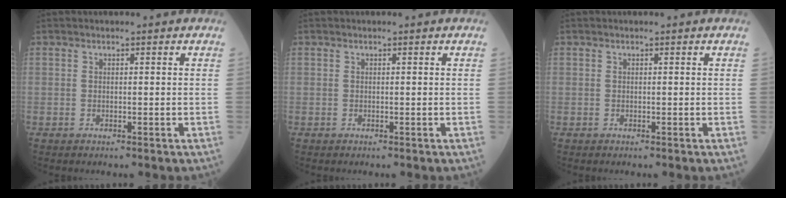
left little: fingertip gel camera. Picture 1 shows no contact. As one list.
[{"total": 0.0}, {"total": 0.0}]